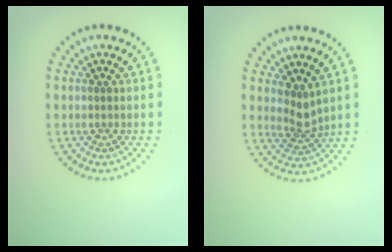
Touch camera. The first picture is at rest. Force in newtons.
{"total": 1.9, "press": 1.3, "slide": 1.4}